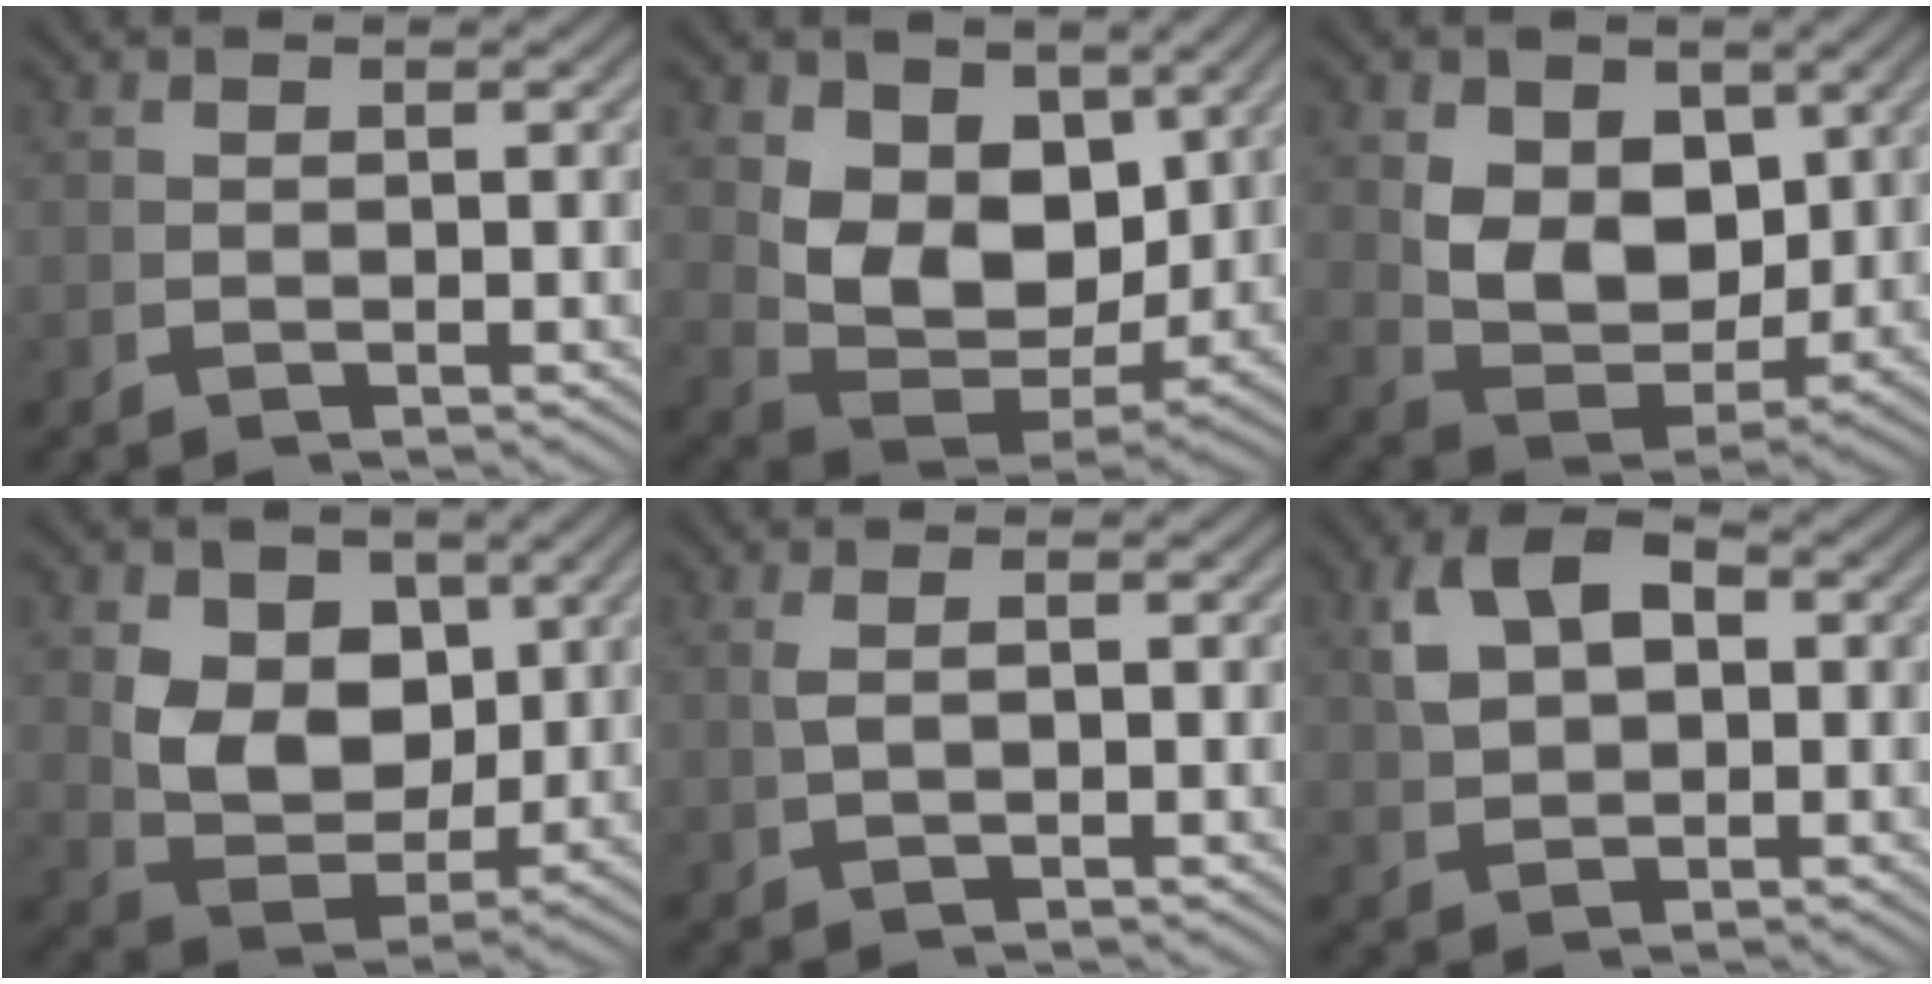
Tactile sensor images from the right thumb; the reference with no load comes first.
{"total": 9.3, "force": [1.0, 6.2, 6.8], "torque": [-0.160, -0.059, 0.040]}
{"total": 7.8, "force": [1.2, 5.2, 5.6], "torque": [-0.127, -0.047, 0.041]}
{"total": 8.7, "force": [1.3, 6.1, 6.1], "torque": [-0.133, -0.043, 0.039]}
{"total": 1.2, "force": [0.4, -0.2, 1.0], "torque": [-0.022, 0.004, 0.016]}
{"total": 5.3, "force": [1.7, 3.2, 3.9], "torque": [-0.074, -0.001, 0.041]}